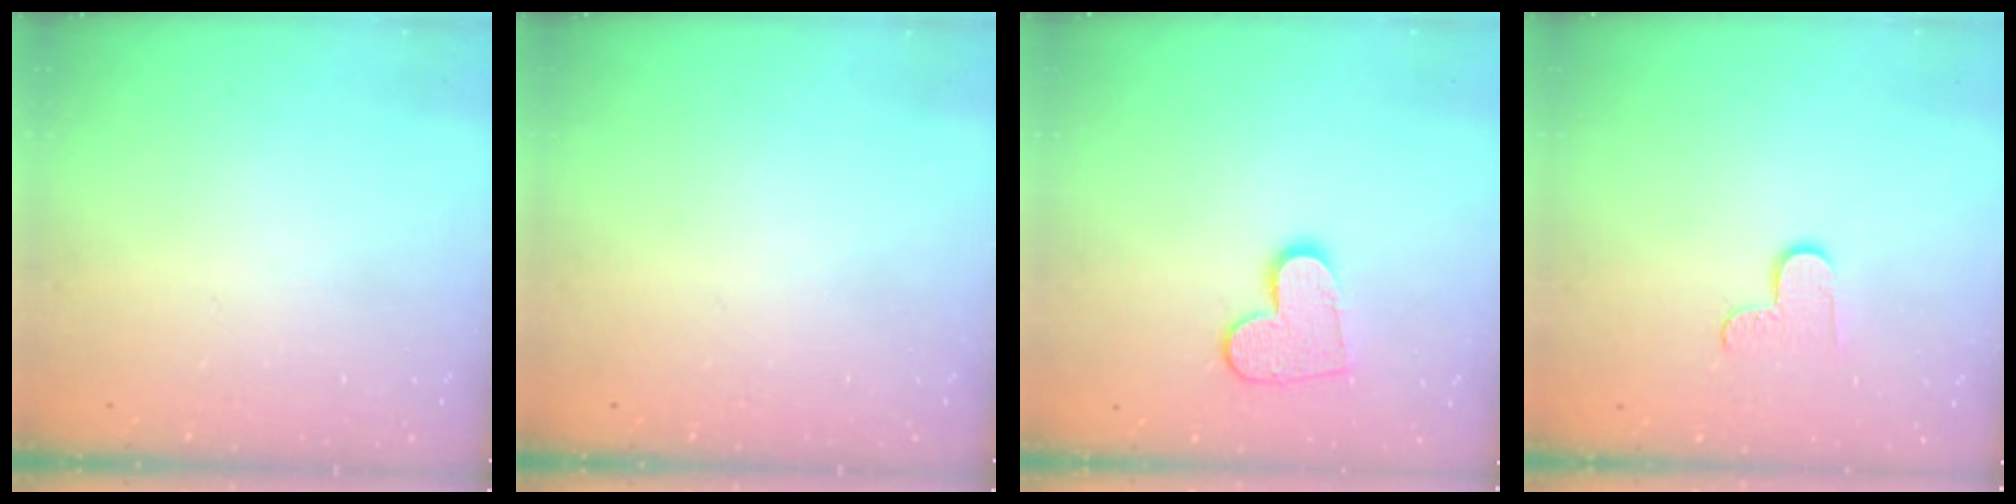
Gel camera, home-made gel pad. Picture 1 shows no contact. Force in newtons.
{"total": 0.0}
{"total": 10.9, "press": 10.9, "slide": 0.8}
{"total": 5.1, "press": 5.0, "slide": 0.5}